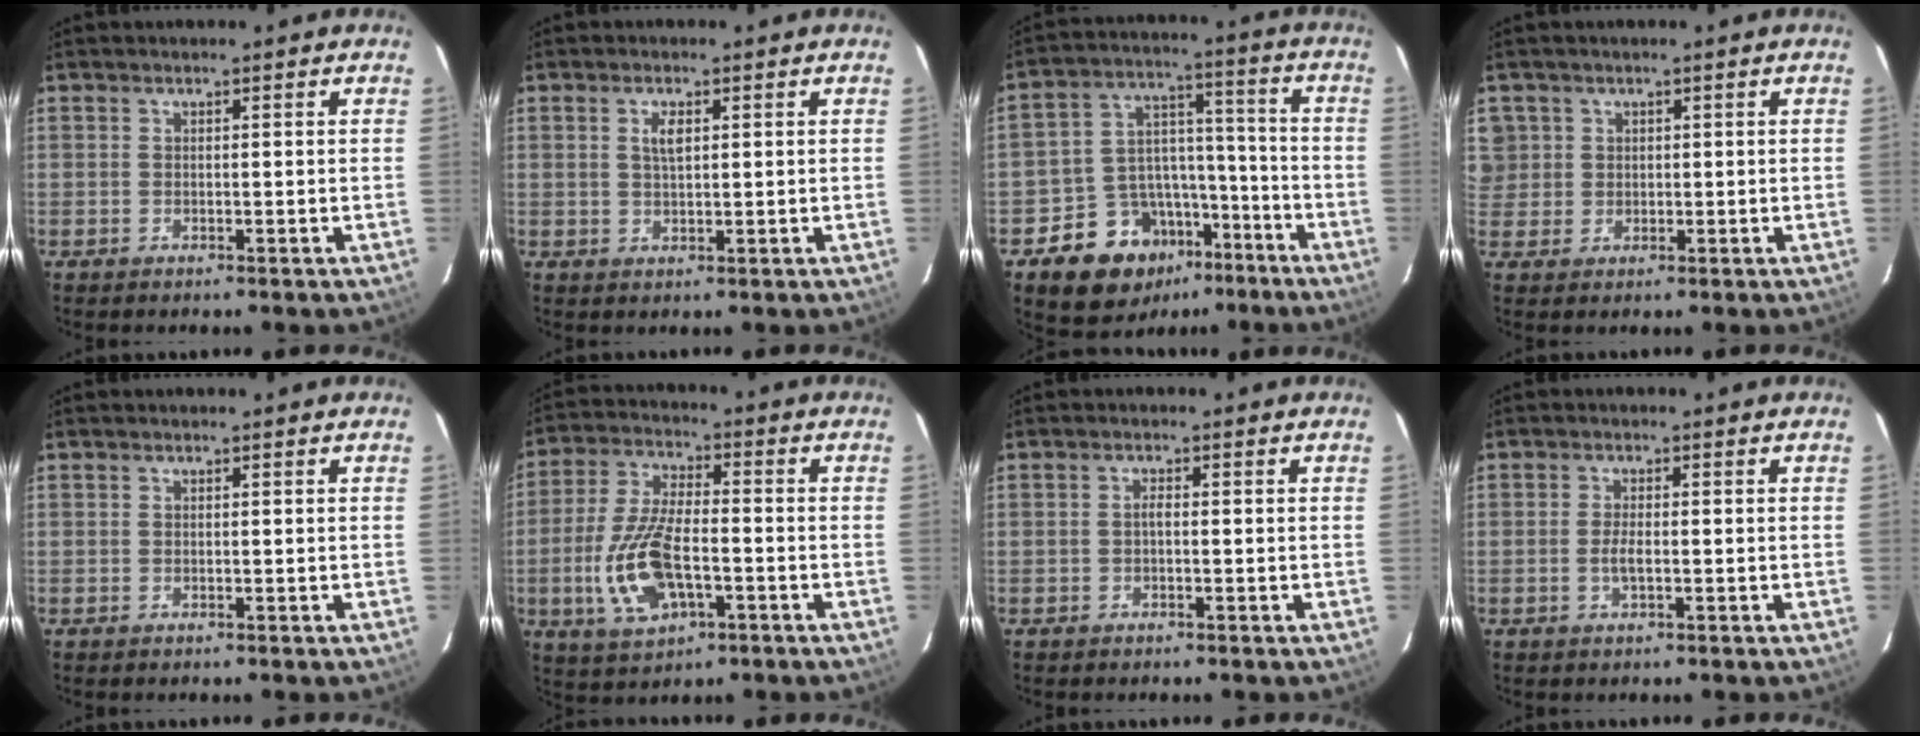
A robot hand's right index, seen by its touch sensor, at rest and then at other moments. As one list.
[{"total": 2.7, "force": [0.9, 1.1, 2.3], "torque": [-0.043, 0.002, 0.017]}, {"total": 14.3, "force": [-8.8, 10.3, 4.5], "torque": [-0.095, 0.057, -0.124]}, {"total": 5.0, "force": [1.5, 4.8, 0.6], "torque": [0.000, 0.022, 0.034]}, {"total": 0.0}, {"total": 13.3, "force": [-3.8, 5.9, 11.3], "torque": [-0.244, -0.003, -0.066]}, {"total": 0.9, "force": [-0.2, 0.2, 0.8], "torque": [-0.016, 0.006, -0.005]}, {"total": 2.0, "force": [-0.5, 0.4, 1.9], "torque": [-0.039, -0.001, -0.010]}]